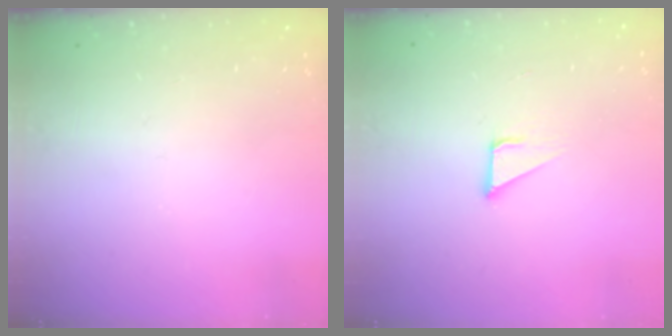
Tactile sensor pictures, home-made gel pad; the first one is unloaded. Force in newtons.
{"total": 2.1, "press": 2.1, "slide": 0.0}